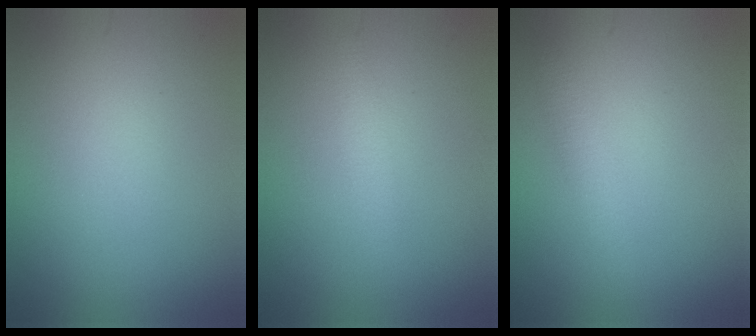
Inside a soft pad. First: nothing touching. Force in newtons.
{"total": 1.4, "press": 1.4, "slide": 0.1}
{"total": 1.9, "press": 1.9, "slide": 0.1}